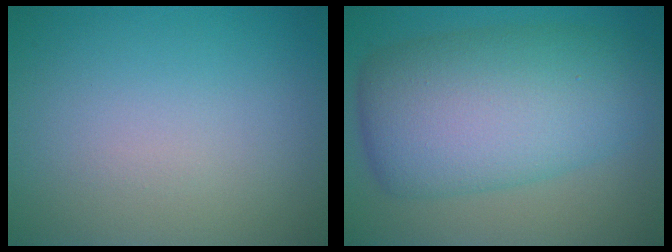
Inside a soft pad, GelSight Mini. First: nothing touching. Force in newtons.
{"total": 10.6, "press": 10.6, "slide": 0.3}